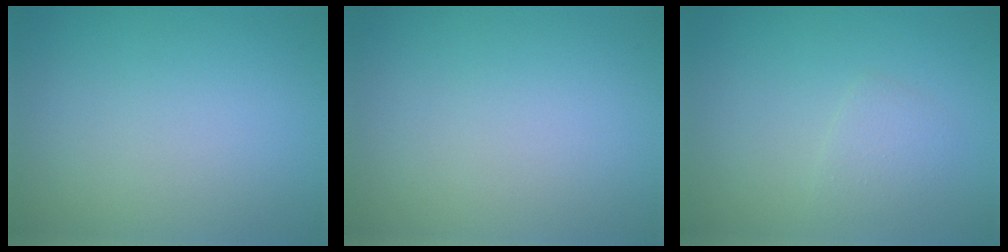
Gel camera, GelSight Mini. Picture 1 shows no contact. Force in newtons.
{"total": 0.0}
{"total": 1.5, "press": 1.5, "slide": 0.2}